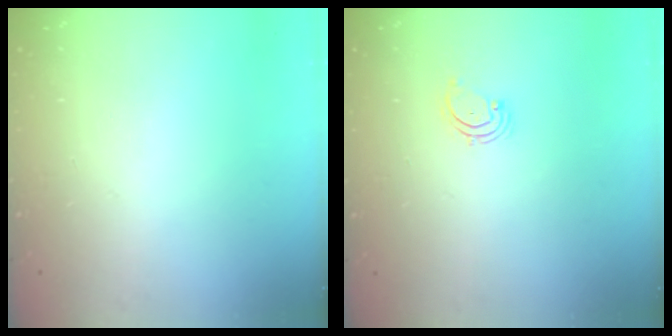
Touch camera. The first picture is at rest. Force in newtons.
{"total": 2.1, "press": 2.1, "slide": 0.3}